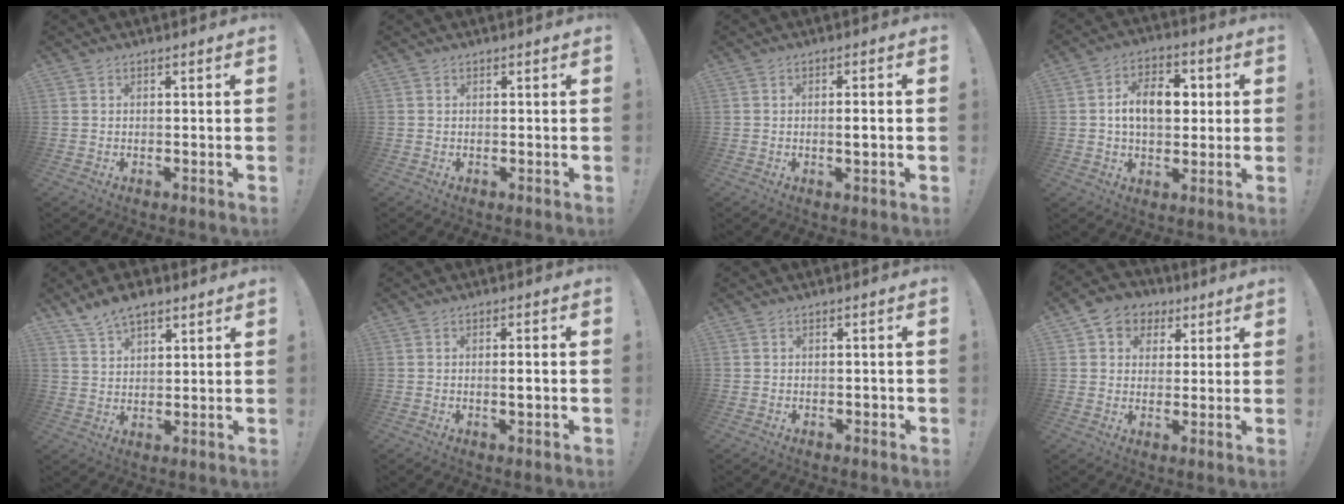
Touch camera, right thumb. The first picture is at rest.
{"total": 0.0}
{"total": 2.8, "force": [-0.3, 0.0, 2.8], "torque": [-0.041, -0.004, -0.010]}
{"total": 12.1, "force": [1.2, 7.9, 9.1], "torque": [-0.136, 0.018, 0.023]}
{"total": 7.5, "force": [5.7, 3.5, 3.3], "torque": [-0.057, -0.025, 0.107]}
{"total": 2.6, "force": [-0.3, 0.0, 2.6], "torque": [-0.028, -0.007, -0.010]}
{"total": 1.1, "force": [-0.5, 0.5, 0.7], "torque": [-0.009, 0.001, -0.009]}
{"total": 8.2, "force": [3.0, 7.2, 2.4], "torque": [-0.030, -0.011, 0.062]}